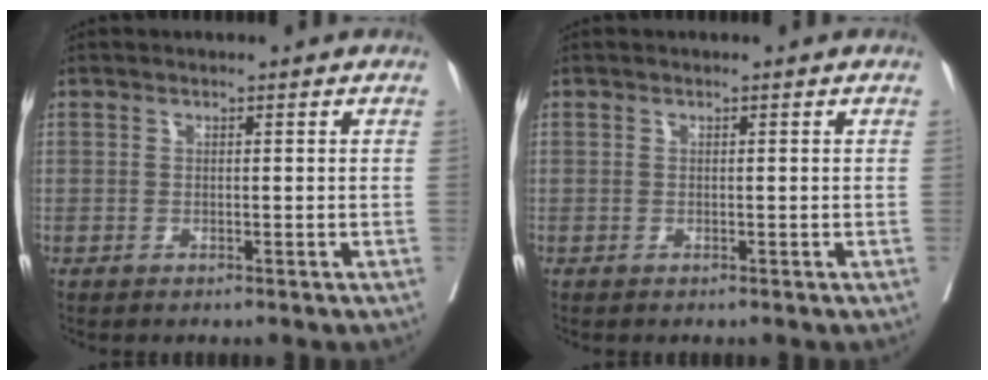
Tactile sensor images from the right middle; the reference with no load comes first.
{"total": 0.0}